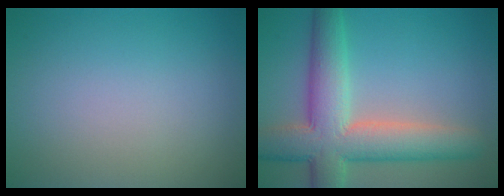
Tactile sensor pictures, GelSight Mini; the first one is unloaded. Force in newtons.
{"total": 8.9, "press": 8.9, "slide": 0.6}